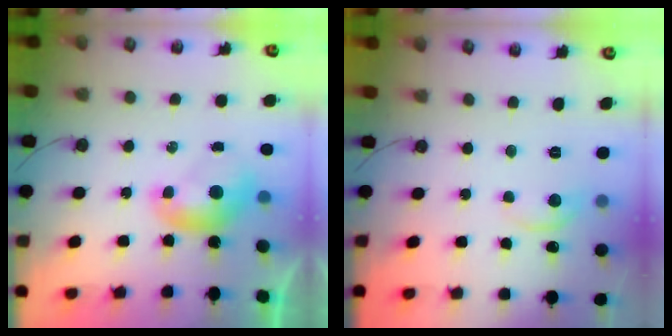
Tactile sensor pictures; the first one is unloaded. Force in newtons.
{"total": 1.4, "press": 1.3, "slide": 0.5}